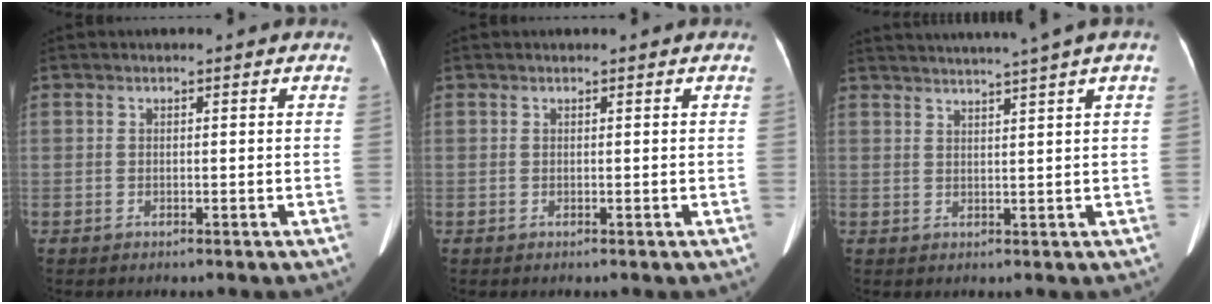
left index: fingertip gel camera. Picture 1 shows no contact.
{"total": 0.0}
{"total": 9.3, "force": [7.7, -2.1, 4.7], "torque": [-0.071, 0.005, 0.100]}